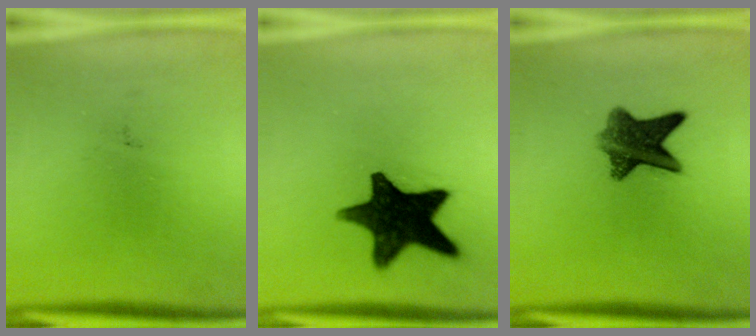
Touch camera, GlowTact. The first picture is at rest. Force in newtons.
{"total": 16.4}
{"total": 8.4}